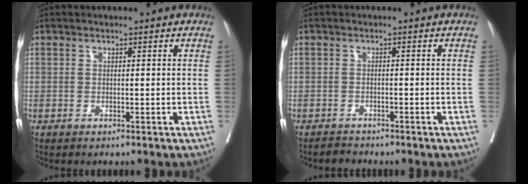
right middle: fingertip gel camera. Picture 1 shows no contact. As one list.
[{"total": 1.4, "force": [-1.4, 0.4, -0.2], "torque": [-0.004, -0.005, -0.023]}]